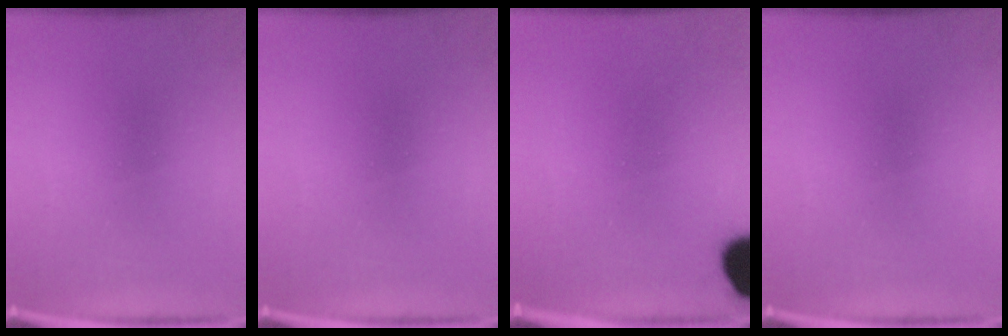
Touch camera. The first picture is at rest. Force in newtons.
{"total": 0.0}
{"total": 11.4}
{"total": 0.0}